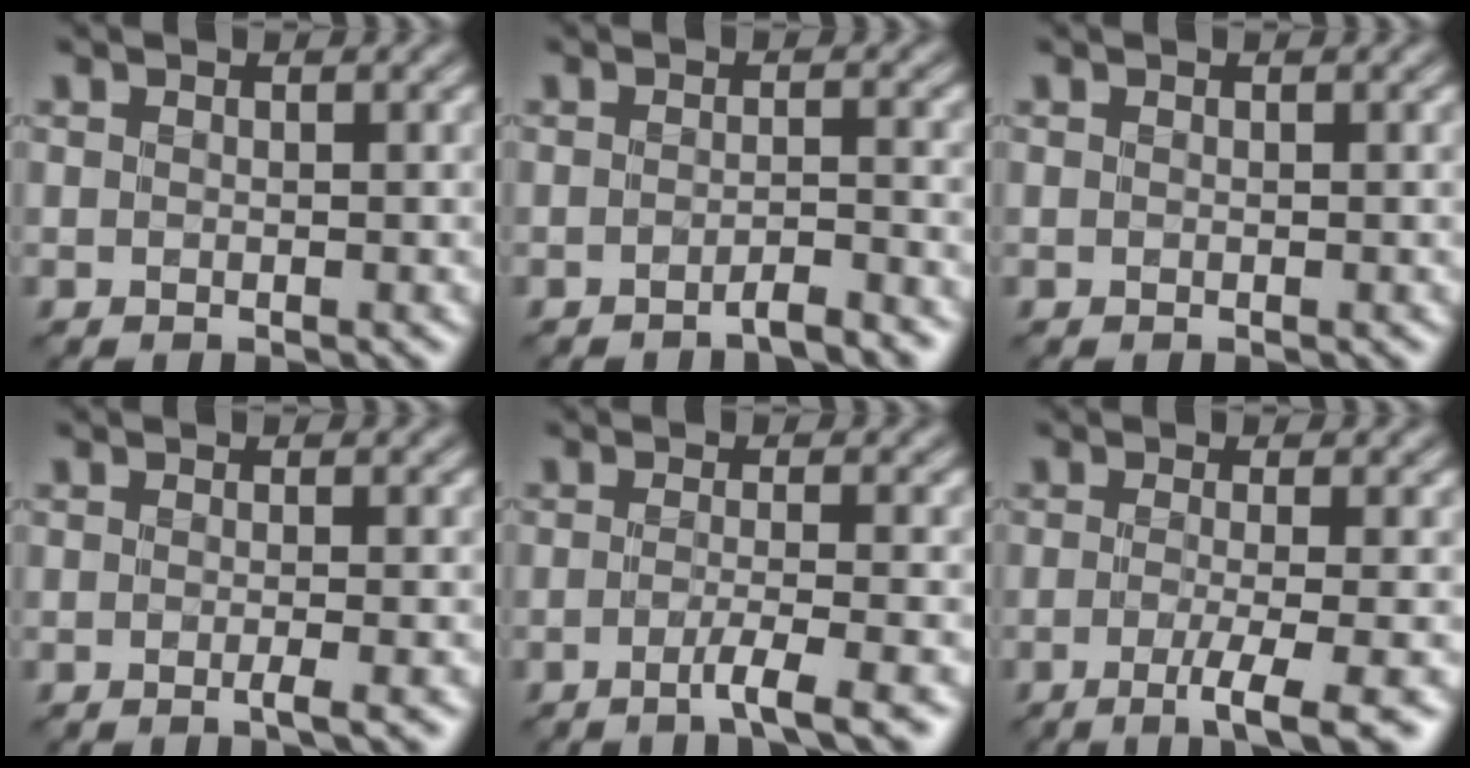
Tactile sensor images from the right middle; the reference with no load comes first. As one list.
[{"total": 1.8, "force": [-1.6, 0.1, 1.0], "torque": [-0.009, 0.004, -0.034]}, {"total": 0.0}, {"total": 1.6, "force": [-0.6, 0.2, 1.4], "torque": [-0.015, -0.003, -0.015]}, {"total": 3.2, "force": [-1.7, 0.3, 2.7], "torque": [-0.038, 0.000, -0.043]}, {"total": 4.3, "force": [-1.8, 0.8, 3.9], "torque": [-0.059, -0.006, -0.037]}]